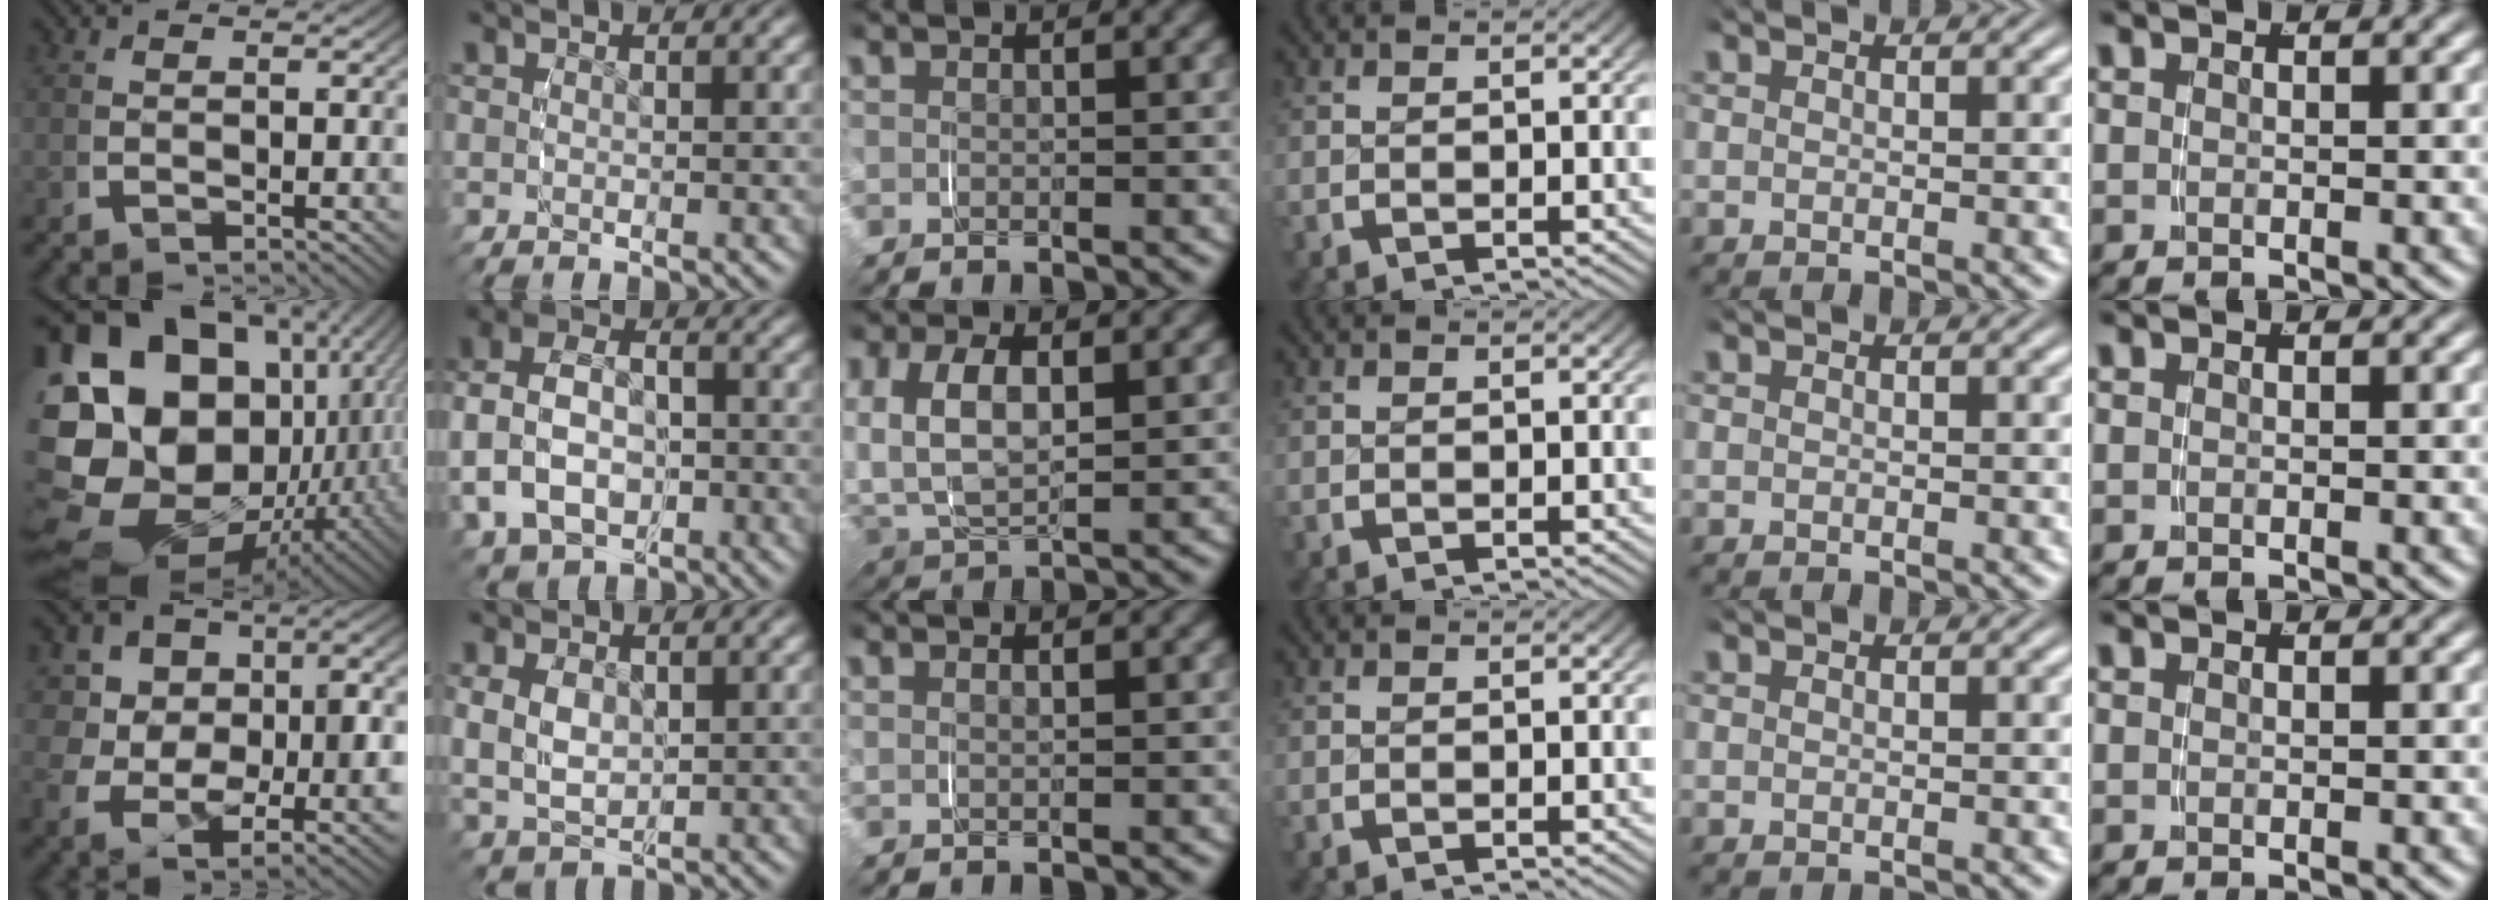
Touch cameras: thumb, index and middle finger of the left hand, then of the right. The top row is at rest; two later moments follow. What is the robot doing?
{"motion": "grasp_and_lifting", "object": "jacket"}